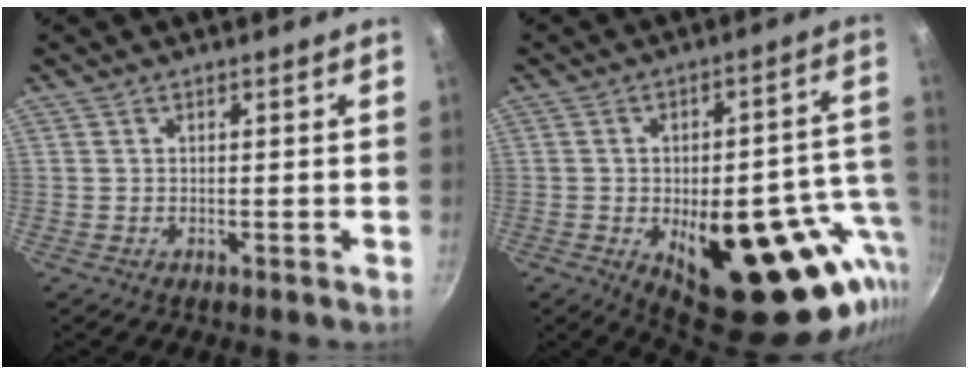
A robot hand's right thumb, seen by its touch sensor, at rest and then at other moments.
{"total": 26.5, "force": [-6.9, 12.1, 22.6], "torque": [-0.234, 0.008, -0.073]}